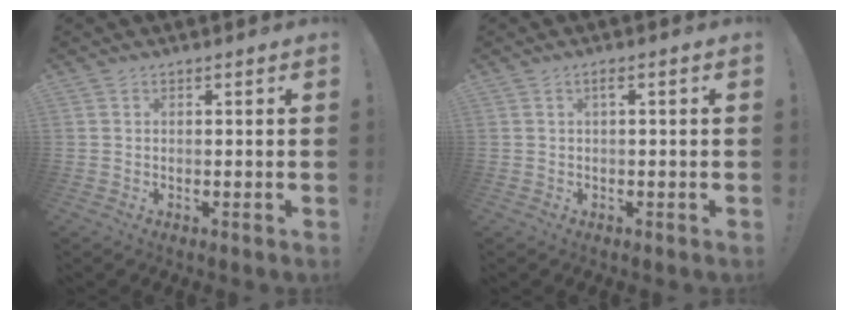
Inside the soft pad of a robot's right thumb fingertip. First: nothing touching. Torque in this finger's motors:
{"motor_torque": [-0.03, 0.07, -0.02, -0.04, 0.15]}